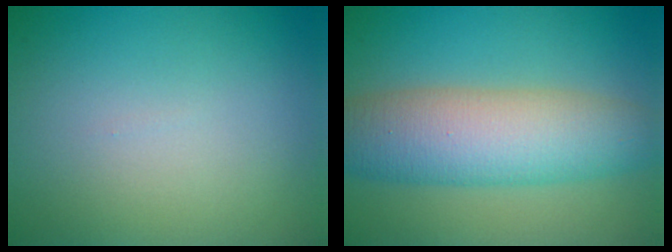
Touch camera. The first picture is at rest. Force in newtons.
{"total": 7.9, "press": 7.9, "slide": 0.1}